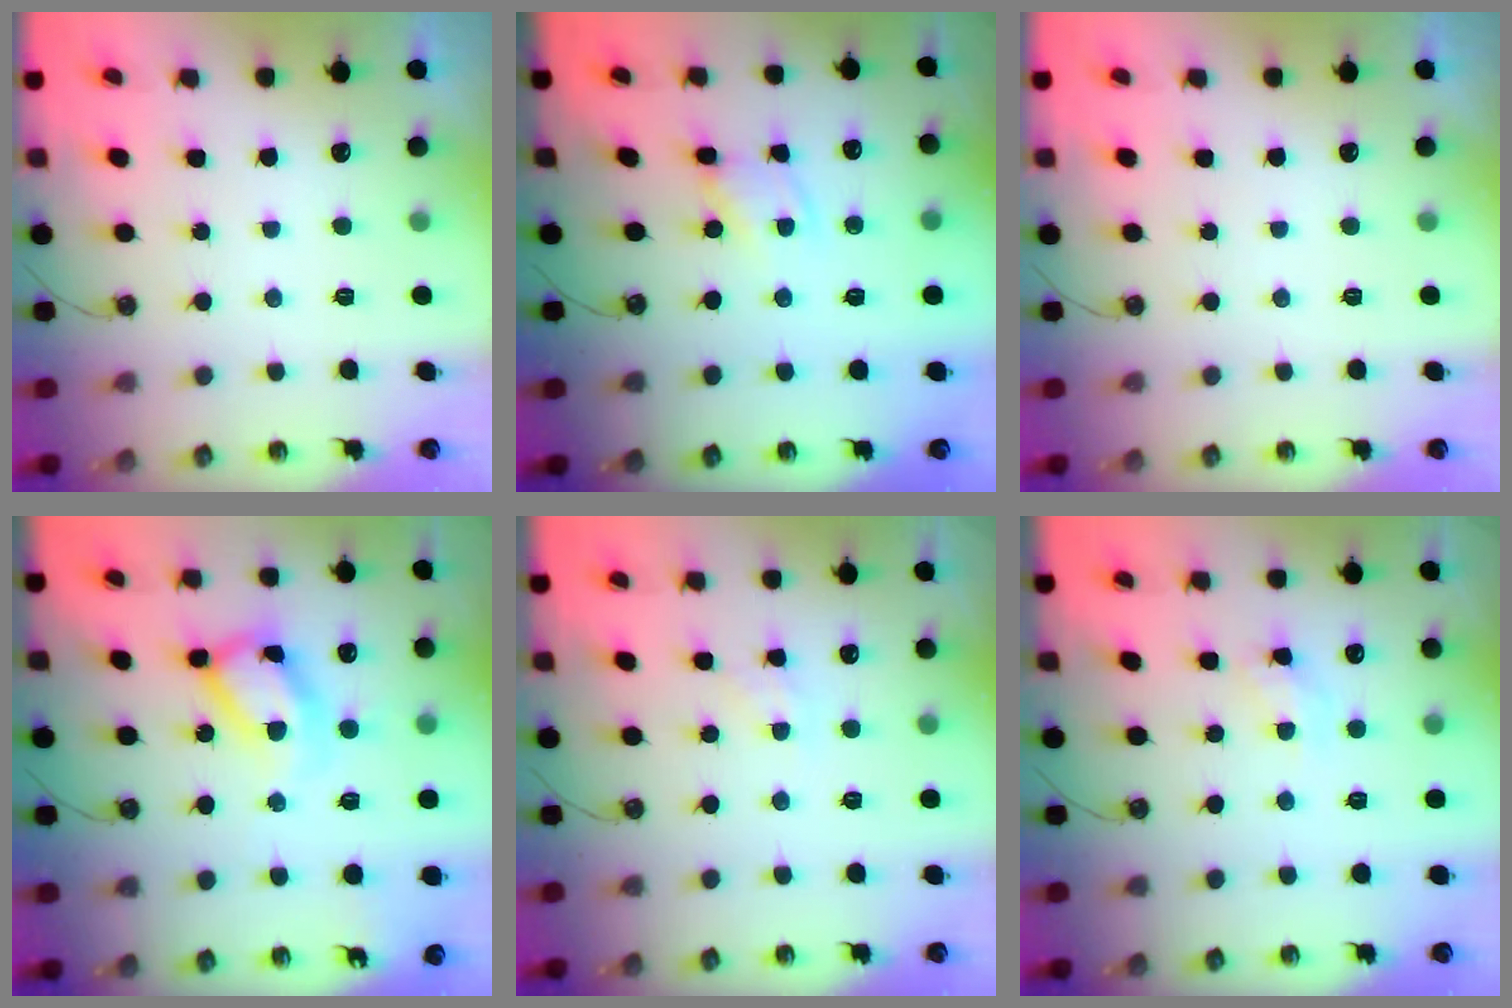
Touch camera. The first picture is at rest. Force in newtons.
{"total": 2.1, "press": 2.1, "slide": 0.3}
{"total": 0.0}
{"total": 16.1, "press": 16.0, "slide": 1.8}
{"total": 2.8, "press": 2.8, "slide": 0.5}
{"total": 5.3, "press": 5.3, "slide": 0.3}